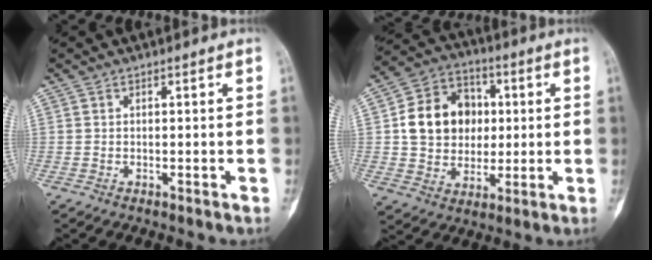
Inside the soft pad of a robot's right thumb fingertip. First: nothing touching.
{"total": 15.0, "force": [1.8, 12.5, 8.1], "torque": [-0.104, 0.014, 0.033]}